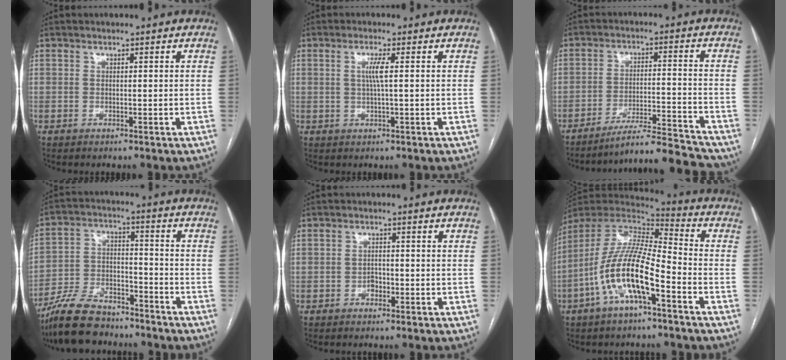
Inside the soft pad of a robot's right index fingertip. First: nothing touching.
{"total": 2.7, "force": [0.4, -0.3, 2.7], "torque": [-0.055, 0.000, 0.006]}
{"total": 12.3, "force": [-12.0, -0.5, 2.9], "torque": [-0.034, 0.012, -0.188]}
{"total": 12.5, "force": [-10.5, 4.3, 5.1], "torque": [-0.108, 0.000, -0.192]}
{"total": 1.6, "force": [-0.9, 1.0, 0.8], "torque": [-0.013, 0.006, -0.015]}
{"total": 15.3, "force": [-6.2, 3.5, 13.6], "torque": [-0.280, 0.006, -0.115]}